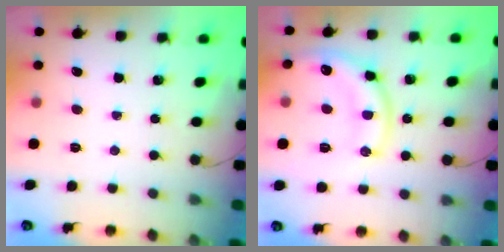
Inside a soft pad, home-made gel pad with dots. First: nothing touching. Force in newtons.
{"total": 16.3, "press": 16.2, "slide": 1.7}